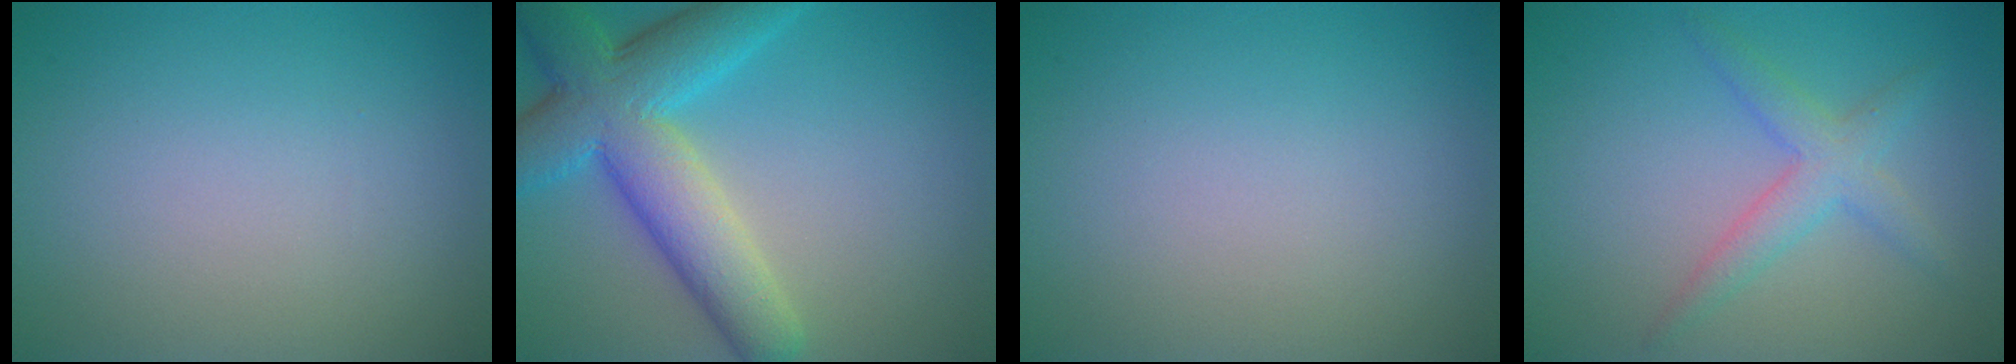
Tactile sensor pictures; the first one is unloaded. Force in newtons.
{"total": 9.0, "press": 9.0, "slide": 0.7}
{"total": 0.0}
{"total": 2.9, "press": 2.9, "slide": 0.1}